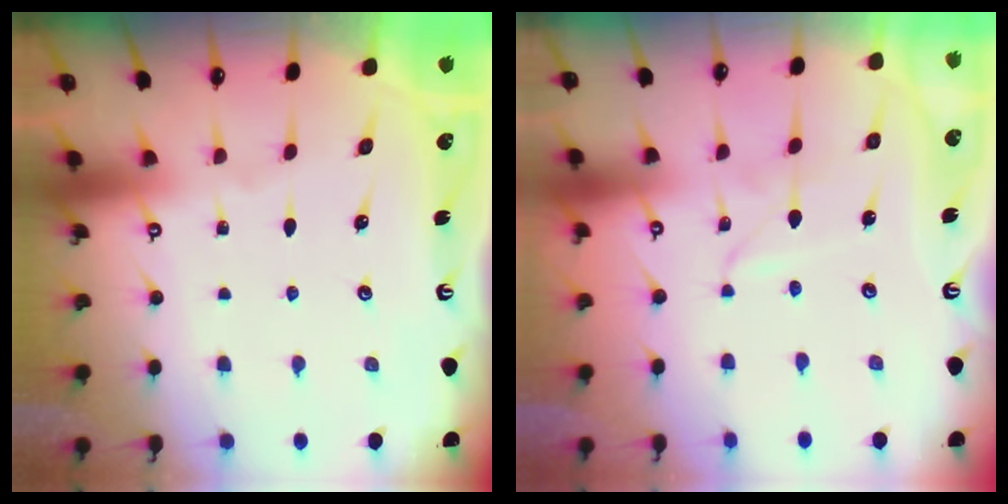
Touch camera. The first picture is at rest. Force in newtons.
{"total": 2.6, "press": 2.5, "slide": 0.4}